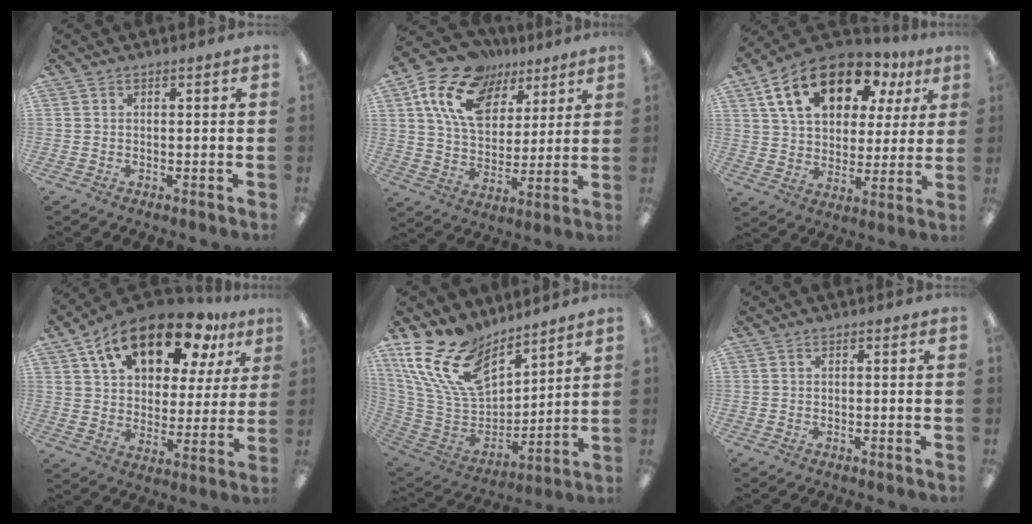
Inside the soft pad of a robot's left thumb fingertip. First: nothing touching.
{"total": 17.3, "force": [9.6, 11.3, 8.9], "torque": [-0.168, -0.031, 0.180]}
{"total": 19.2, "force": [10.3, 11.3, 11.6], "torque": [-0.201, -0.027, 0.182]}
{"total": 18.3, "force": [11.8, 9.2, 10.5], "torque": [-0.177, -0.051, 0.205]}
{"total": 19.8, "force": [12.5, 11.2, 10.5], "torque": [-0.232, -0.076, 0.232]}
{"total": 0.0}